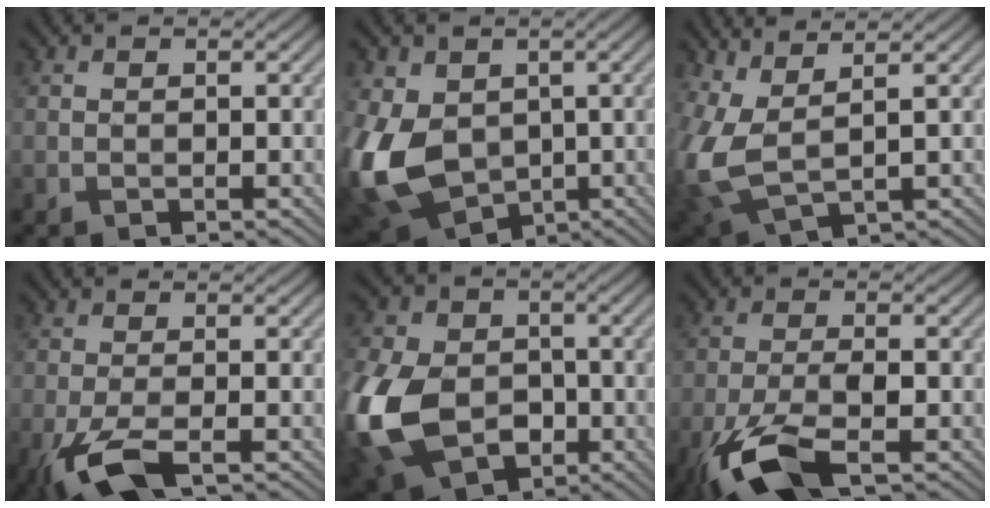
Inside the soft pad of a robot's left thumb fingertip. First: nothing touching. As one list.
[{"total": 12.4, "force": [-1.2, 9.2, 8.2], "torque": [-0.219, -0.023, -0.027]}, {"total": 8.3, "force": [1.7, 3.8, 7.2], "torque": [-0.206, -0.005, 0.036]}, {"total": 5.6, "force": [-3.1, 1.5, 4.5], "torque": [-0.095, -0.003, -0.068]}, {"total": 15.8, "force": [-4.3, 11.3, 10.1], "torque": [-0.268, -0.033, -0.087]}, {"total": 8.6, "force": [-4.9, 2.7, 6.5], "torque": [-0.136, -0.013, -0.102]}]